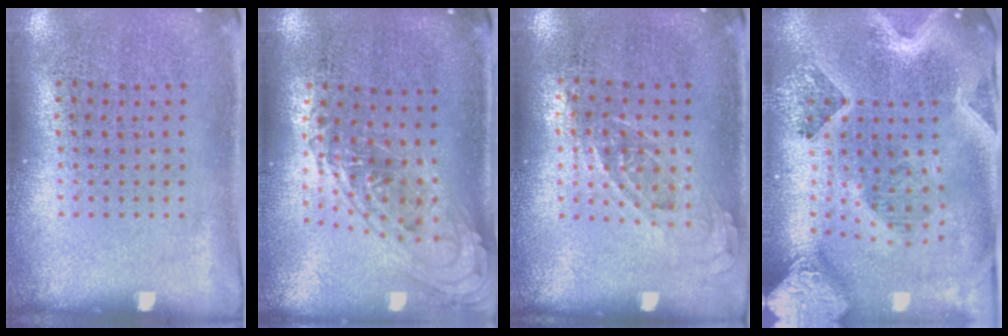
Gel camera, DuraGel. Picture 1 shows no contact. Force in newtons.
{"total": 1.1, "press": 1.0, "slide": 0.4}
{"total": 0.7, "press": 0.7, "slide": 0.3}
{"total": 4.2, "press": 3.3, "slide": 2.7}